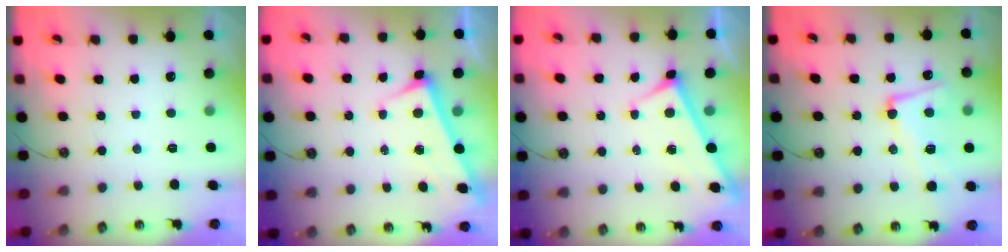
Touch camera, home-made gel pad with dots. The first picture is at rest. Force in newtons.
{"total": 3.0, "press": 3.0, "slide": 0.2}
{"total": 3.2, "press": 3.2, "slide": 0.3}
{"total": 6.2, "press": 6.0, "slide": 1.6}